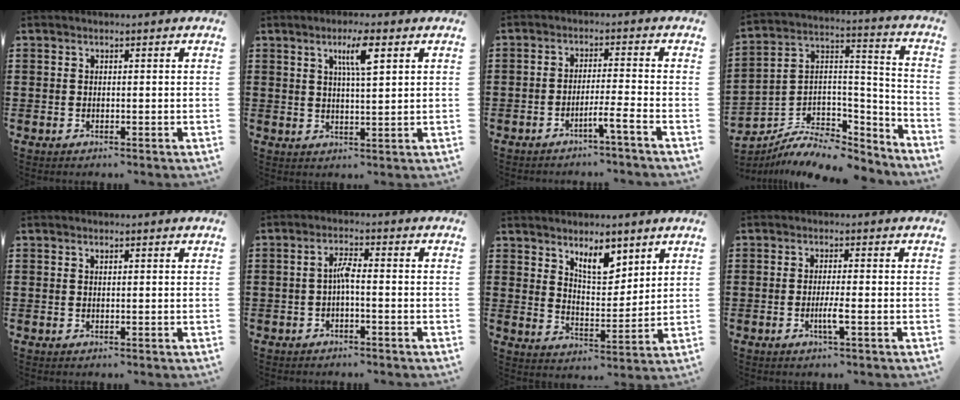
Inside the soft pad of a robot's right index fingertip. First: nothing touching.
{"total": 5.1, "force": [2.5, 0.7, 4.4], "torque": [-0.087, 0.004, 0.037]}
{"total": 3.7, "force": [-2.9, -0.6, 2.1], "torque": [-0.036, -0.005, -0.056]}
{"total": 7.3, "force": [-5.5, 3.9, 2.7], "torque": [-0.055, 0.004, -0.102]}
{"total": 0.6, "force": [0.4, 0.2, 0.4], "torque": [-0.009, 0.001, 0.008]}
{"total": 2.6, "force": [-0.7, 0.4, 2.5], "torque": [-0.050, 0.004, -0.015]}
{"total": 6.8, "force": [5.0, 2.9, 3.6], "torque": [-0.062, -0.017, 0.088]}
{"total": 2.8, "force": [-1.0, 0.0, 2.6], "torque": [-0.044, -0.004, -0.020]}